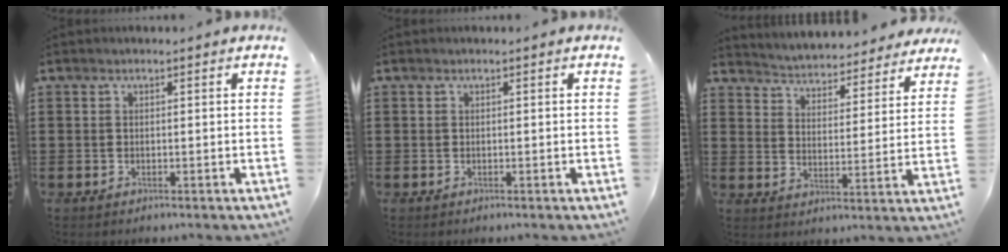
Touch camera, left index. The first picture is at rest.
{"total": 0.0}
{"total": 4.0, "force": [3.9, -0.2, -0.4], "torque": [-0.019, -0.037, 0.062]}